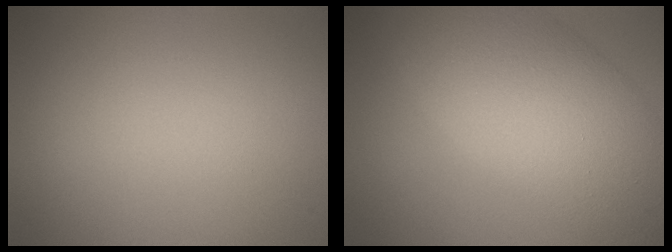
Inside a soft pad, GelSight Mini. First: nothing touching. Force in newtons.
{"total": 11.2, "press": 11.2, "slide": 0.3}